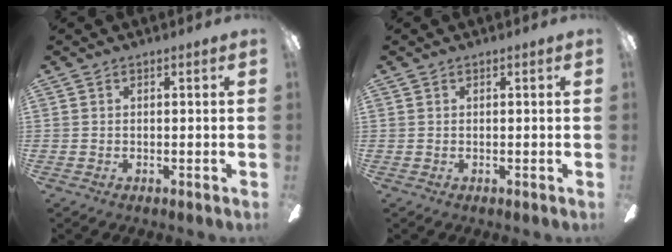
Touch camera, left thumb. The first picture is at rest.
{"total": 0.0}